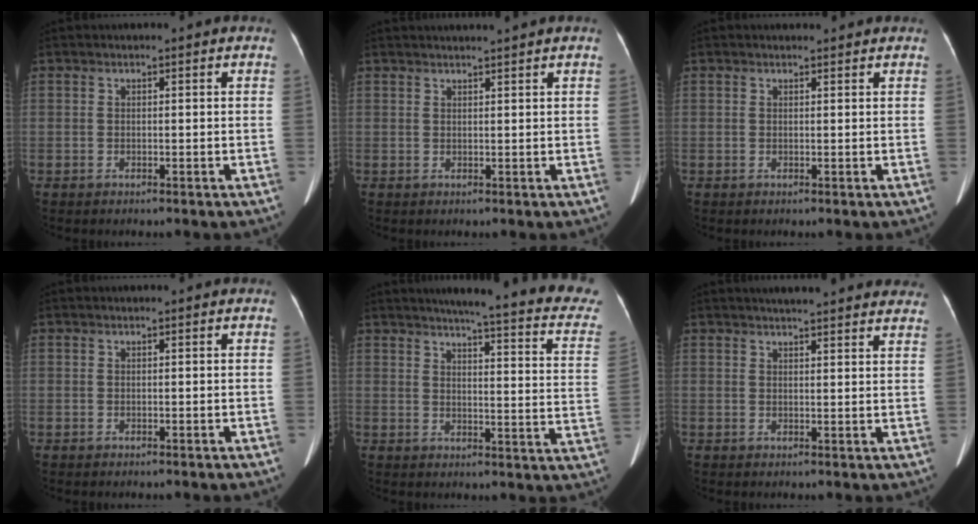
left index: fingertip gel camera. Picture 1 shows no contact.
{"total": 3.1, "force": [2.7, -0.9, 1.1], "torque": [-0.013, 0.010, 0.039]}
{"total": 1.1, "force": [1.1, 0.2, 0.1], "torque": [-0.012, 0.003, 0.014]}
{"total": 0.0}
{"total": 21.4, "force": [18.5, 1.4, 10.7], "torque": [-0.127, -0.054, 0.198]}
{"total": 16.6, "force": [15.1, 2.4, 6.5], "torque": [-0.078, 0.017, 0.175]}